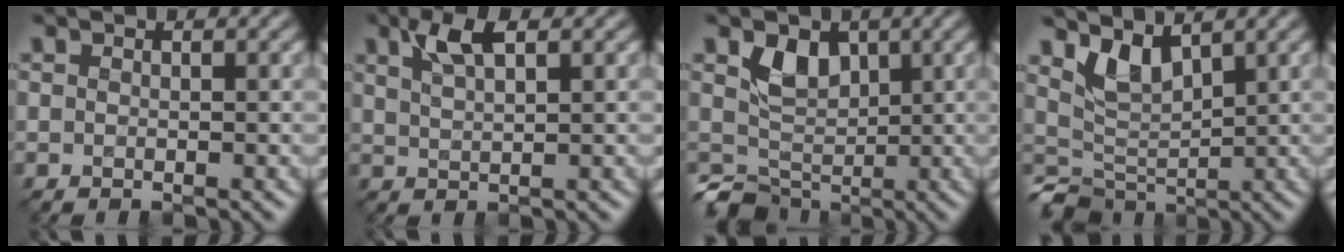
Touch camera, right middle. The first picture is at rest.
{"total": 3.2, "force": [1.9, 1.0, 2.4], "torque": [-0.047, 0.004, 0.035]}
{"total": 3.7, "force": [0.1, 3.1, 2.0], "torque": [-0.025, -0.006, 0.005]}
{"total": 2.9, "force": [1.3, 1.9, 1.7], "torque": [-0.037, -0.008, 0.032]}